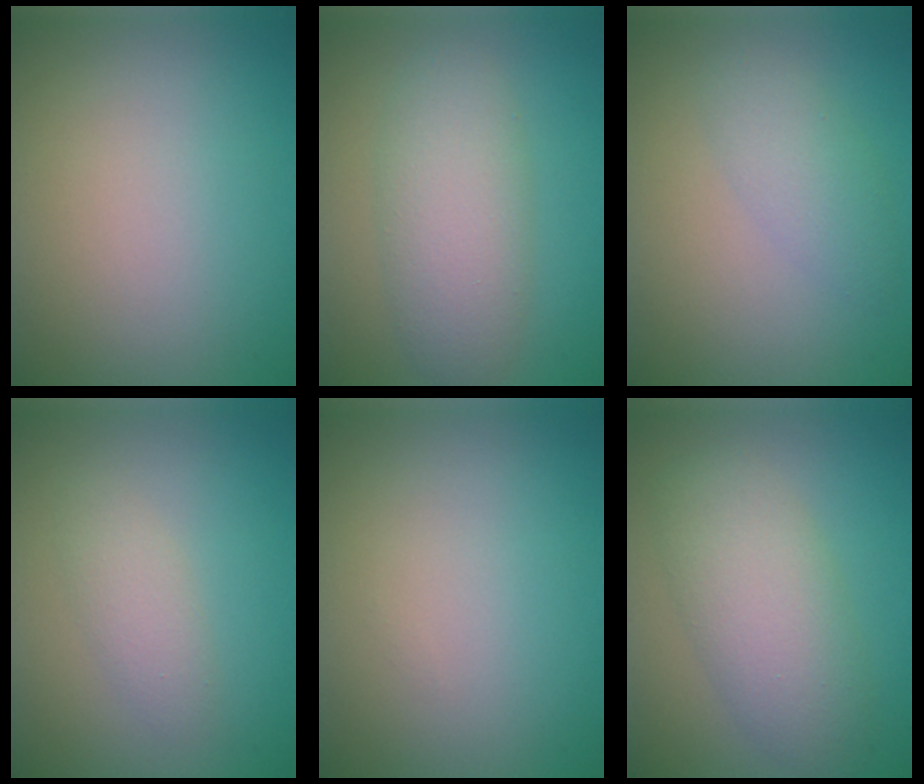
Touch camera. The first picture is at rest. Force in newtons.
{"total": 4.9, "press": 4.9, "slide": 0.1}
{"total": 2.5, "press": 2.5, "slide": 0.1}
{"total": 1.9, "press": 1.9, "slide": 0.1}
{"total": 0.0}
{"total": 5.6, "press": 5.6, "slide": 0.1}